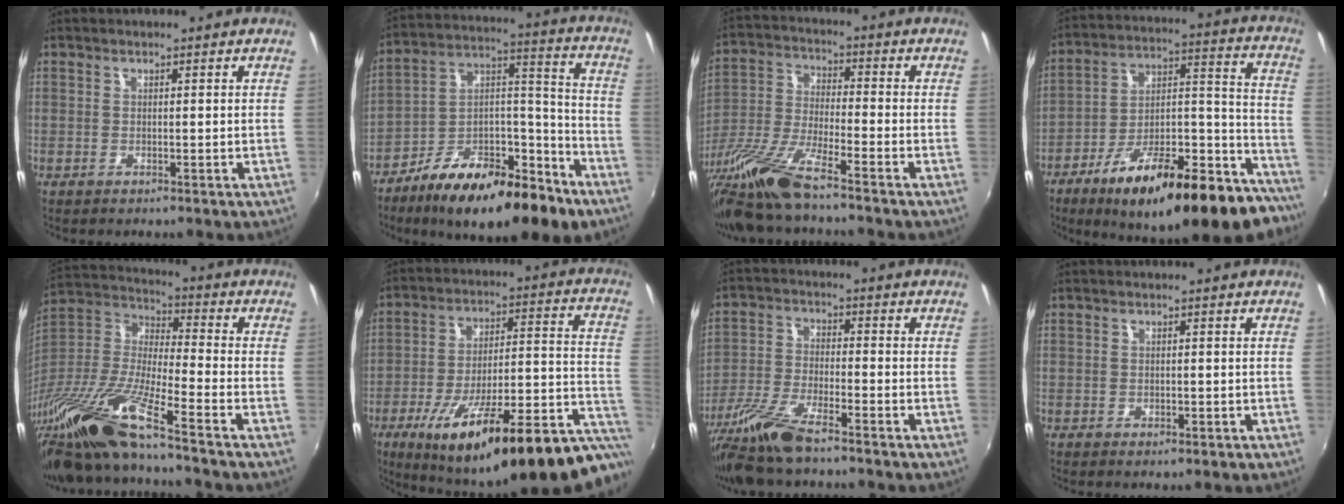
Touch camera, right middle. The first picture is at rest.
{"total": 22.5, "force": [-14.5, 8.2, 15.1], "torque": [-0.244, 0.008, -0.229]}
{"total": 13.8, "force": [-11.2, 0.0, 8.0], "torque": [-0.172, -0.033, -0.218]}
{"total": 28.8, "force": [-19.5, 9.0, 19.2], "torque": [-0.262, 0.004, -0.283]}
{"total": 22.1, "force": [-16.7, 0.7, 14.3], "torque": [-0.278, -0.048, -0.322]}
{"total": 30.6, "force": [-18.2, 6.8, 23.6], "torque": [-0.332, -0.036, -0.260]}
{"total": 11.2, "force": [-8.9, 1.5, 6.6], "torque": [-0.146, -0.022, -0.175]}
{"total": 0.8, "force": [-0.5, 0.5, 0.4], "torque": [-0.006, -0.005, -0.010]}